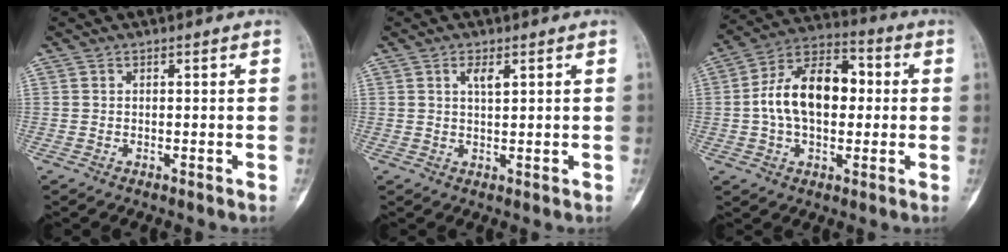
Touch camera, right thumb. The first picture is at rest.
{"total": 2.7, "force": [1.2, 0.9, 2.2], "torque": [-0.039, -0.007, 0.023]}
{"total": 15.6, "force": [0.6, 9.7, 12.2], "torque": [-0.190, 0.034, 0.001]}